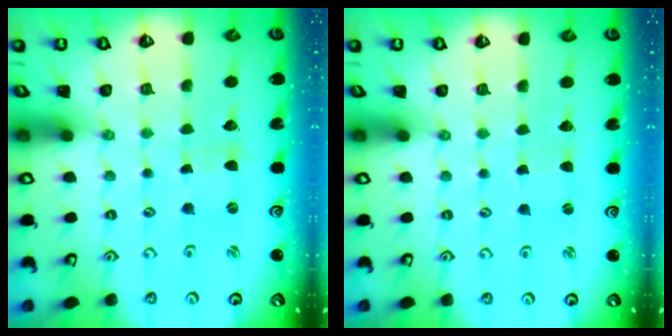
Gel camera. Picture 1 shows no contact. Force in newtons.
{"total": 0.0}